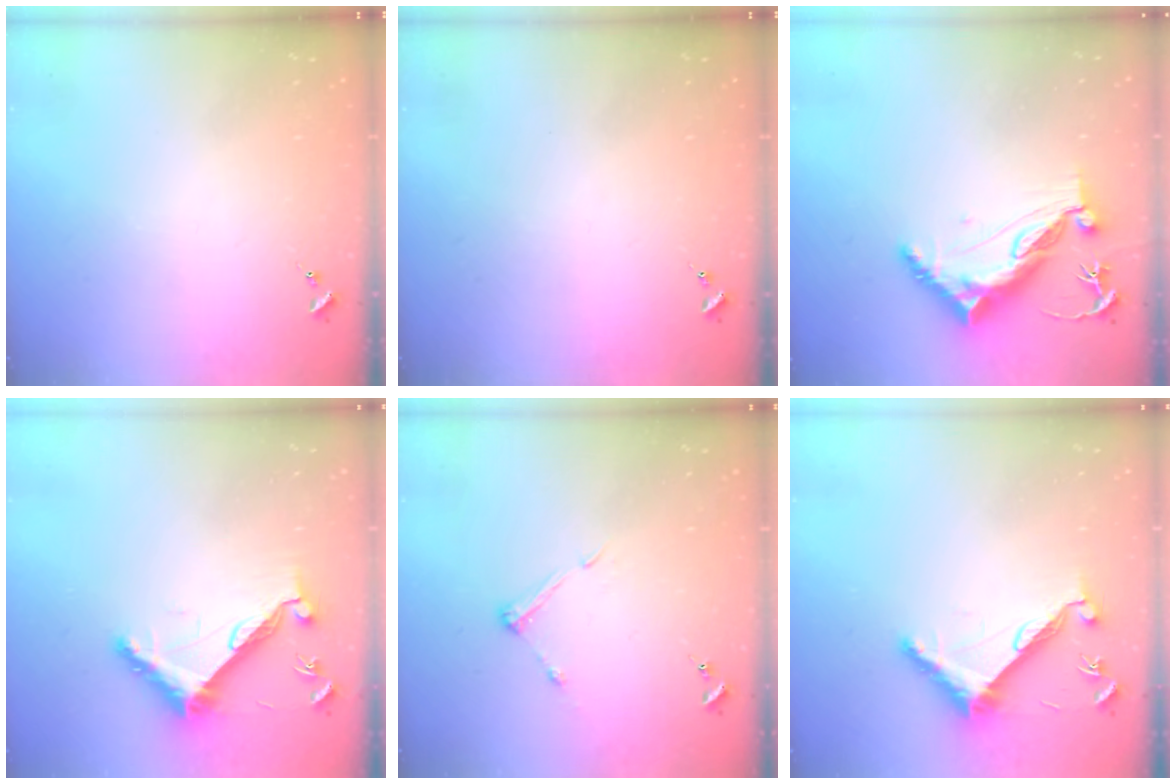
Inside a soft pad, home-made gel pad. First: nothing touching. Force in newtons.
{"total": 0.0}
{"total": 10.7, "press": 10.6, "slide": 1.2}
{"total": 11.1, "press": 11.0, "slide": 0.7}
{"total": 5.6, "press": 5.5, "slide": 0.7}
{"total": 8.3, "press": 8.2, "slide": 0.5}